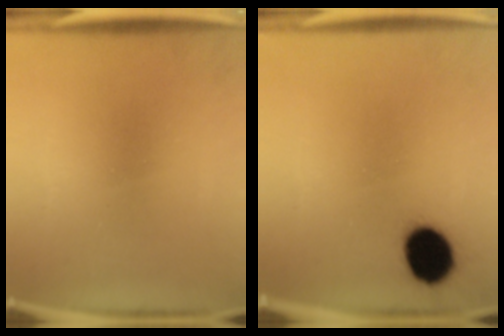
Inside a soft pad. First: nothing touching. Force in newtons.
{"total": 10.6}